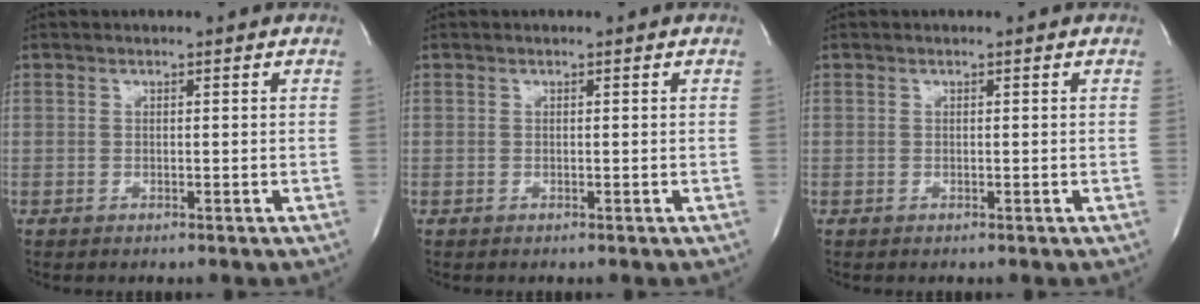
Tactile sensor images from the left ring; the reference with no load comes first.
{"total": 0.0}
{"total": 0.0}